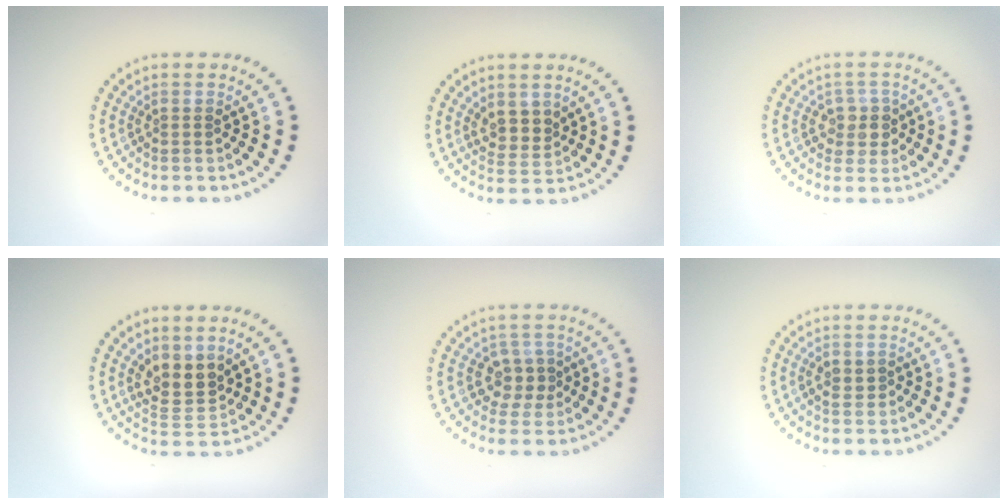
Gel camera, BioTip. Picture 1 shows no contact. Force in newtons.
{"total": 2.4, "press": 2.2, "slide": 1.0}
{"total": 2.2, "press": 2.1, "slide": 0.8}
{"total": 3.4, "press": 3.1, "slide": 1.4}
{"total": 2.9, "press": 2.7, "slide": 1.0}
{"total": 1.3, "press": 1.3, "slide": 0.0}